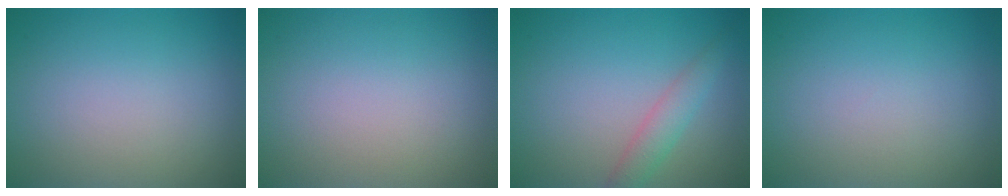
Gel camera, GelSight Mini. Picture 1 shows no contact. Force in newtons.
{"total": 0.0}
{"total": 2.3, "press": 2.3, "slide": 0.0}
{"total": 0.0}